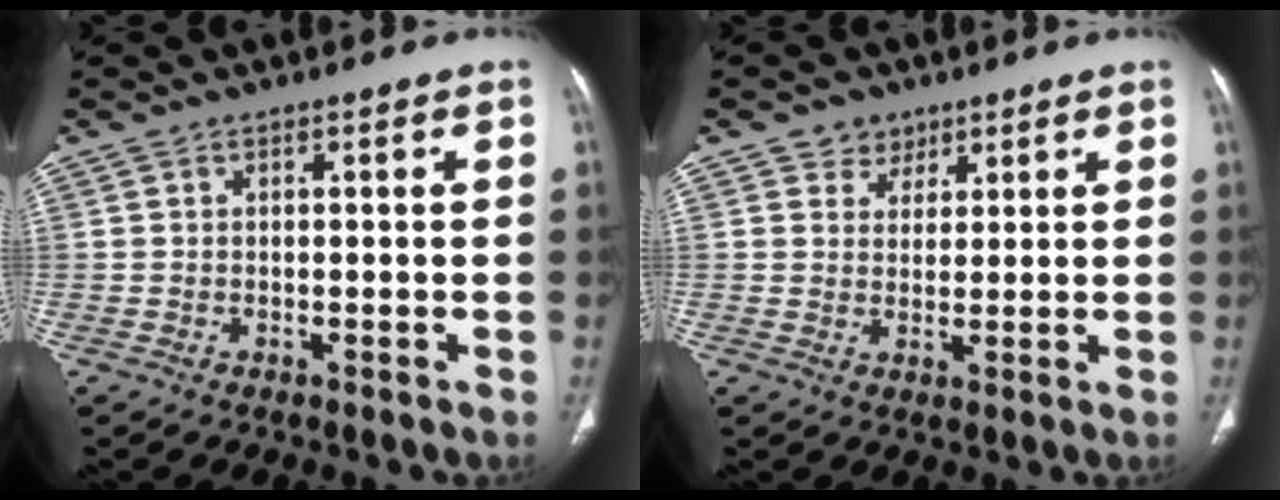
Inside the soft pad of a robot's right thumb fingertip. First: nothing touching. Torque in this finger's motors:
{"motor_torque": [-0.04, -0.04, 0.07, -0.11, 0.04]}